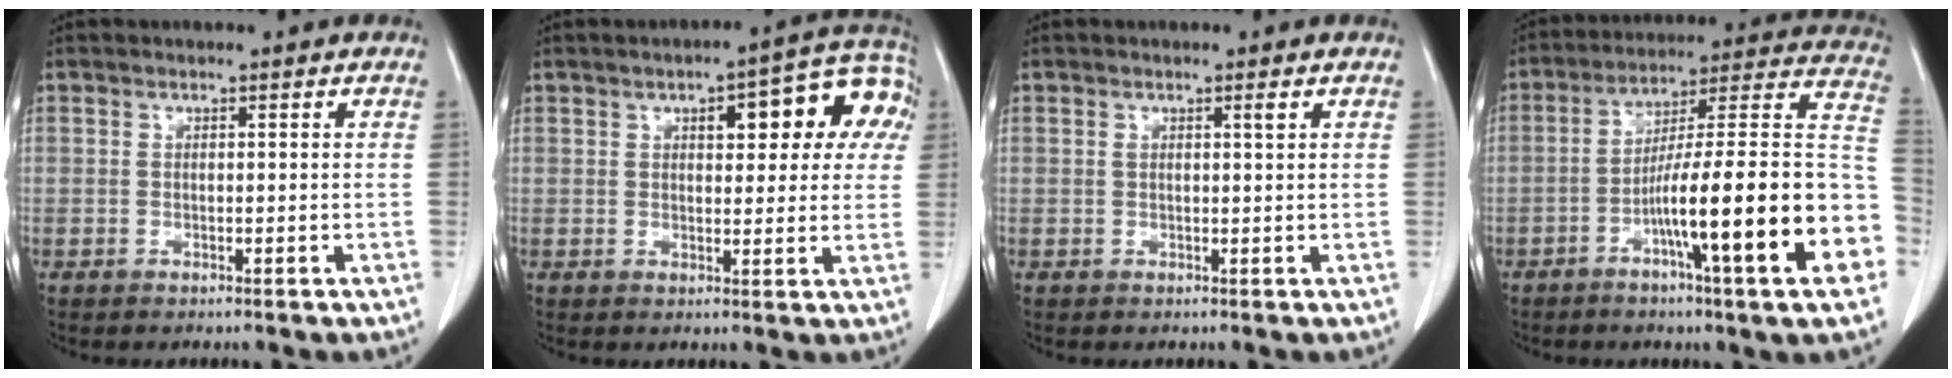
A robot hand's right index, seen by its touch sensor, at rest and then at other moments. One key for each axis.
{"total": 12.0, "fx": 4.0, "fy": 4.2, "fz": 10.5, "tx": -0.117, "ty": 0.035, "tz": 0.043}
{"total": 1.1, "fx": 0.5, "fy": 0.0, "fz": 0.9, "tx": -0.017, "ty": 0.002, "tz": 0.009}
{"total": 22.6, "fx": -7.3, "fy": 0.9, "fz": 21.4, "tx": -0.240, "ty": 0.015, "tz": -0.110}